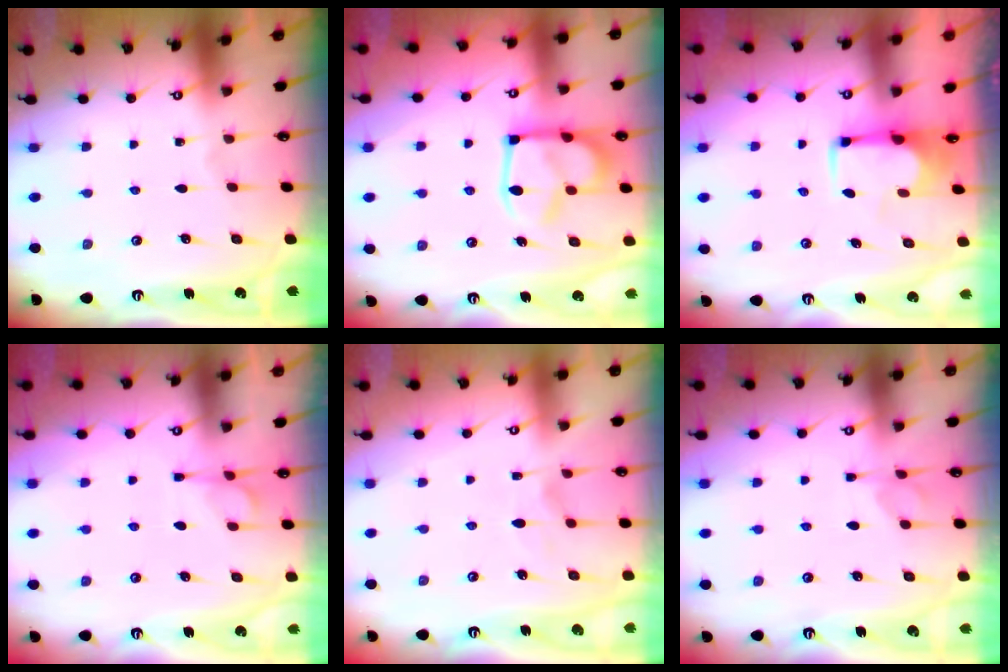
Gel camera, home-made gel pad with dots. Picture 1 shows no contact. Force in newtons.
{"total": 7.4, "press": 7.2, "slide": 1.3}
{"total": 1.9, "press": 1.6, "slide": 1.0}
{"total": 1.5, "press": 0.9, "slide": 1.2}
{"total": 2.3, "press": 2.0, "slide": 1.2}
{"total": 1.9, "press": 1.7, "slide": 0.8}